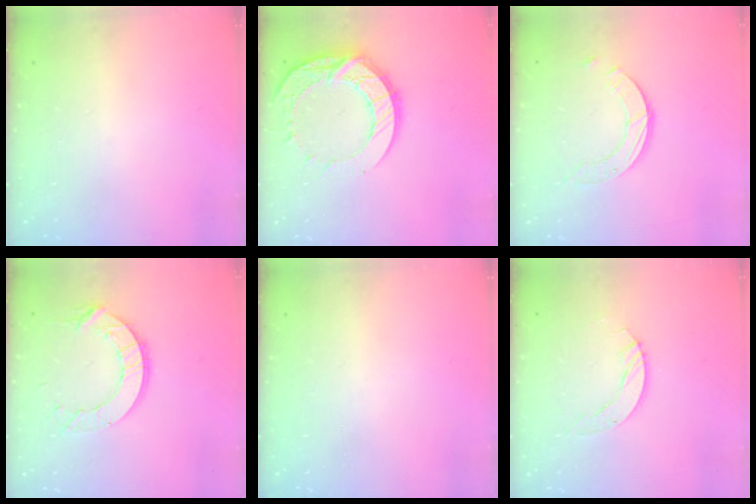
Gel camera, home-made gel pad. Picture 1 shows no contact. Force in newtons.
{"total": 15.6, "press": 15.6, "slide": 1.2}
{"total": 4.0, "press": 4.0, "slide": 0.2}
{"total": 10.4, "press": 10.3, "slide": 0.5}
{"total": 0.0}
{"total": 4.9, "press": 4.9, "slide": 0.5}